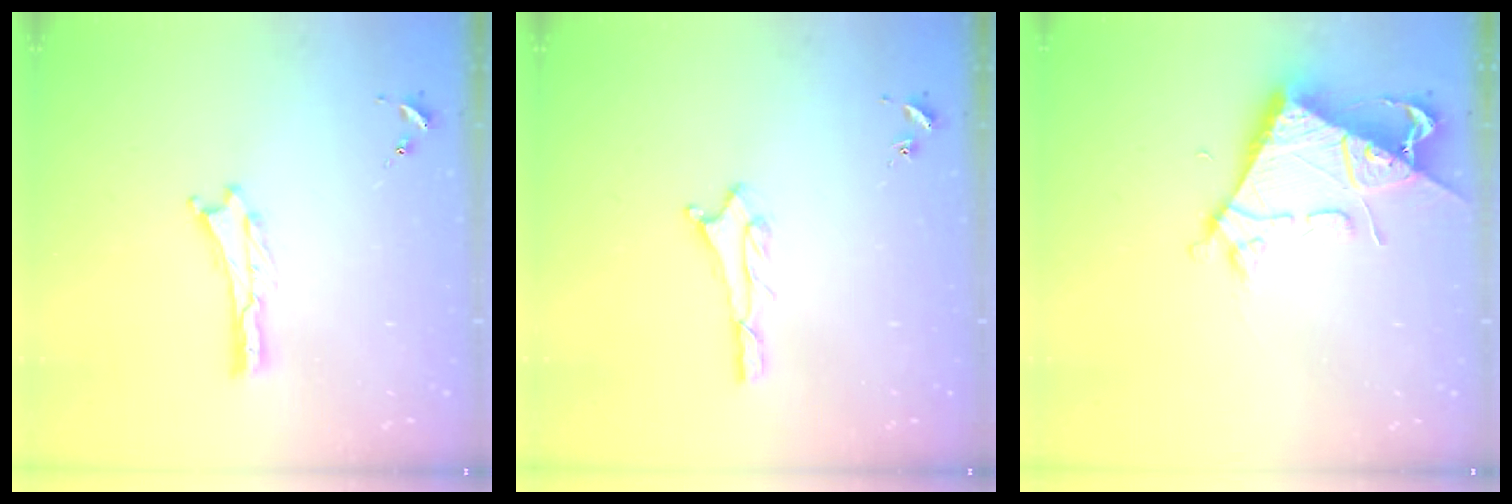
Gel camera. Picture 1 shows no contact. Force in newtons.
{"total": 2.0, "press": 2.0, "slide": 0.2}
{"total": 7.3, "press": 7.3, "slide": 0.6}